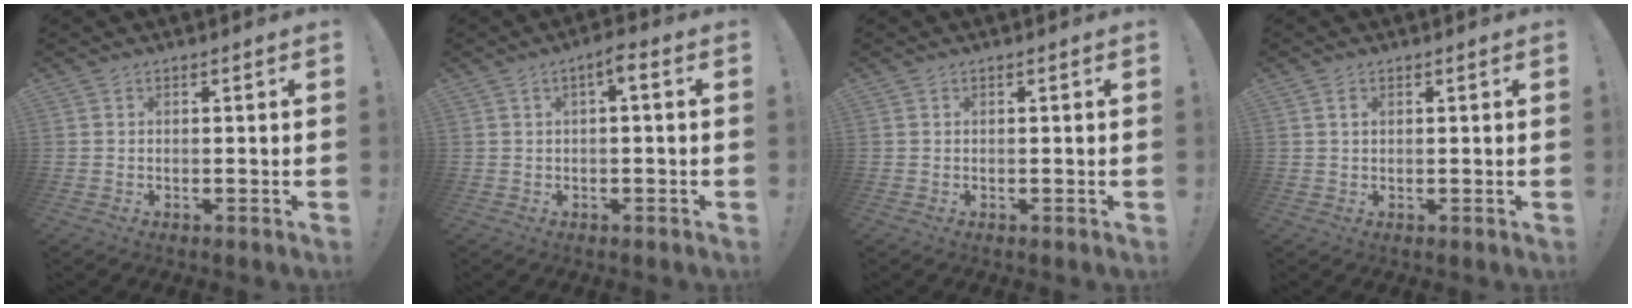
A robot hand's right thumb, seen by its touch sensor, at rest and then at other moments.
{"total": 3.1, "force": [0.0, 0.6, 3.1], "torque": [-0.058, 0.008, -0.004]}
{"total": 0.0}
{"total": 1.4, "force": [0.7, 0.6, 1.1], "torque": [-0.021, 0.001, 0.011]}